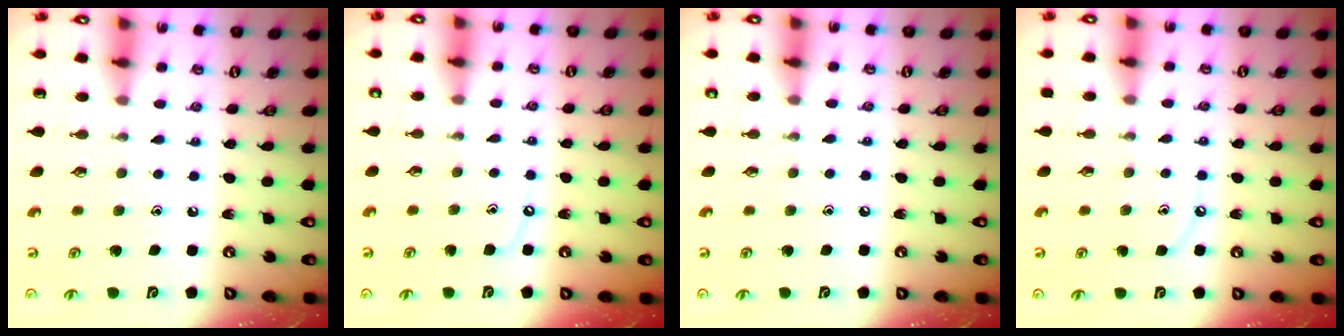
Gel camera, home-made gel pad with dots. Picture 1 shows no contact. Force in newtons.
{"total": 3.2, "press": 3.1, "slide": 0.5}
{"total": 3.2, "press": 3.2, "slide": 0.5}
{"total": 3.9, "press": 3.9, "slide": 0.4}